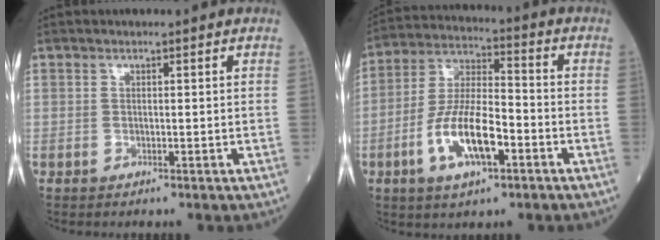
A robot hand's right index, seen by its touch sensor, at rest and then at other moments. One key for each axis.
{"total": 12.0, "fx": -4.4, "fy": 3.8, "fz": 10.4, "tx": -0.215, "ty": 0.003, "tz": -0.080}